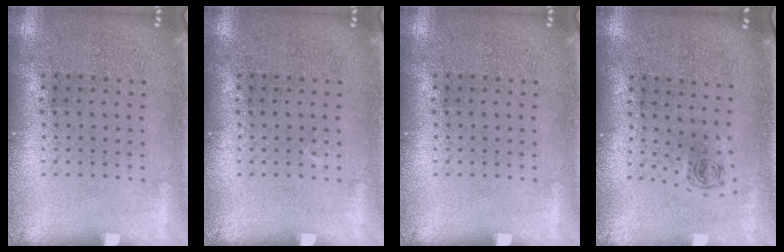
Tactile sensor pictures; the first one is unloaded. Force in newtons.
{"total": 0.0}
{"total": 0.0}
{"total": 0.5, "press": 0.3, "slide": 0.4}